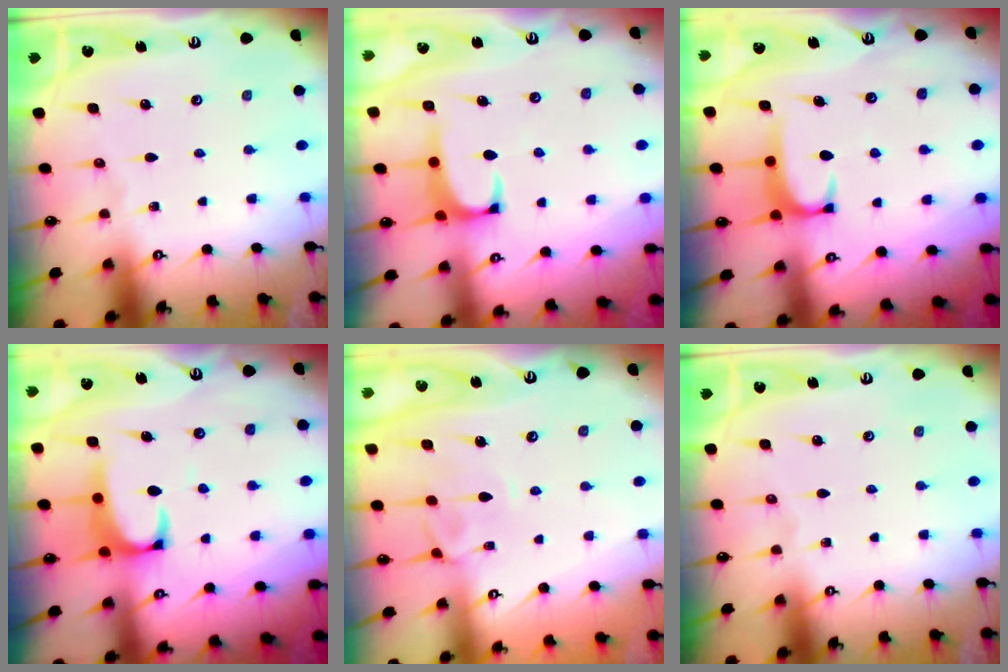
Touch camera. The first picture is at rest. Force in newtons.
{"total": 0.8, "press": 0.6, "slide": 0.6}
{"total": 1.8, "press": 1.8, "slide": 0.5}
{"total": 2.2, "press": 2.0, "slide": 1.0}
{"total": 2.7, "press": 2.4, "slide": 1.2}
{"total": 0.0}